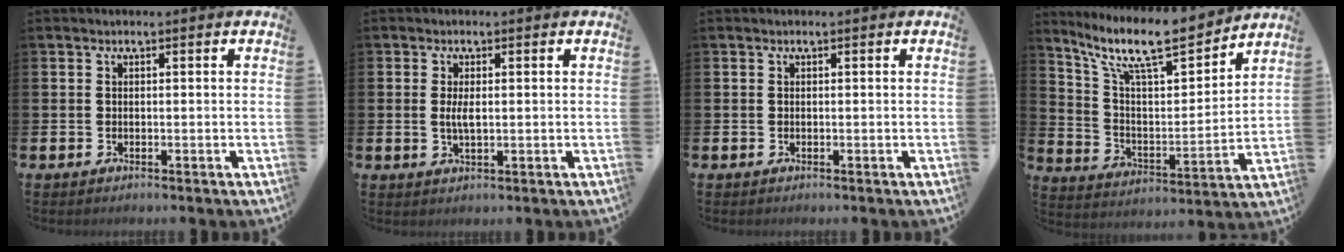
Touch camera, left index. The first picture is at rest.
{"total": 2.4, "force": [0.3, 0.9, 2.3], "torque": [-0.041, 0.001, 0.002]}
{"total": 0.0}
{"total": 11.6, "force": [10.0, 2.5, 5.4], "torque": [-0.134, -0.062, 0.174]}